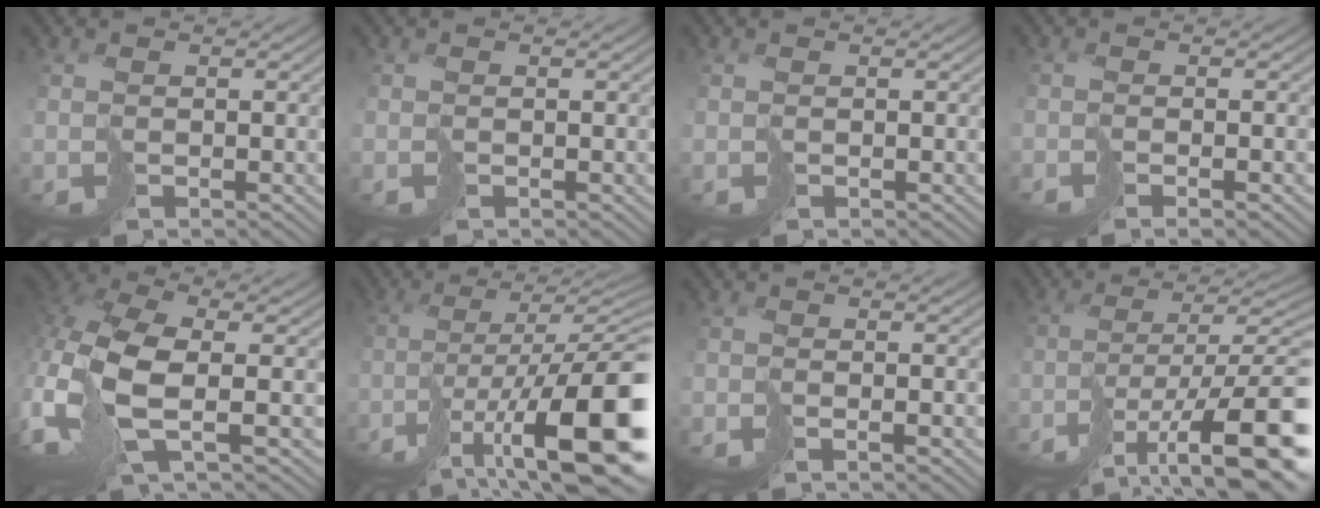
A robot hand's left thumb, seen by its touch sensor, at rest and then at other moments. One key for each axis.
{"total": 0.0}
{"total": 0.0}
{"total": 2.0, "fx": -1.4, "fy": -0.1, "fz": 1.5, "tx": -0.018, "ty": 0.002, "tz": -0.023}
{"total": 10.9, "fx": -2.4, "fy": 4.3, "fz": 9.7, "tx": -0.238, "ty": -0.014, "tz": -0.053}
{"total": 16.5, "fx": -7.1, "fy": 4.4, "fz": 14.3, "tx": -0.229, "ty": -0.012, "tz": -0.118}
{"total": 1.8, "fx": -1.3, "fy": -0.4, "fz": 1.2, "tx": -0.012, "ty": 0.003, "tz": -0.026}
{"total": 15.9, "fx": -8.2, "fy": 4.3, "fz": 12.9, "tx": -0.201, "ty": -0.009, "tz": -0.132}